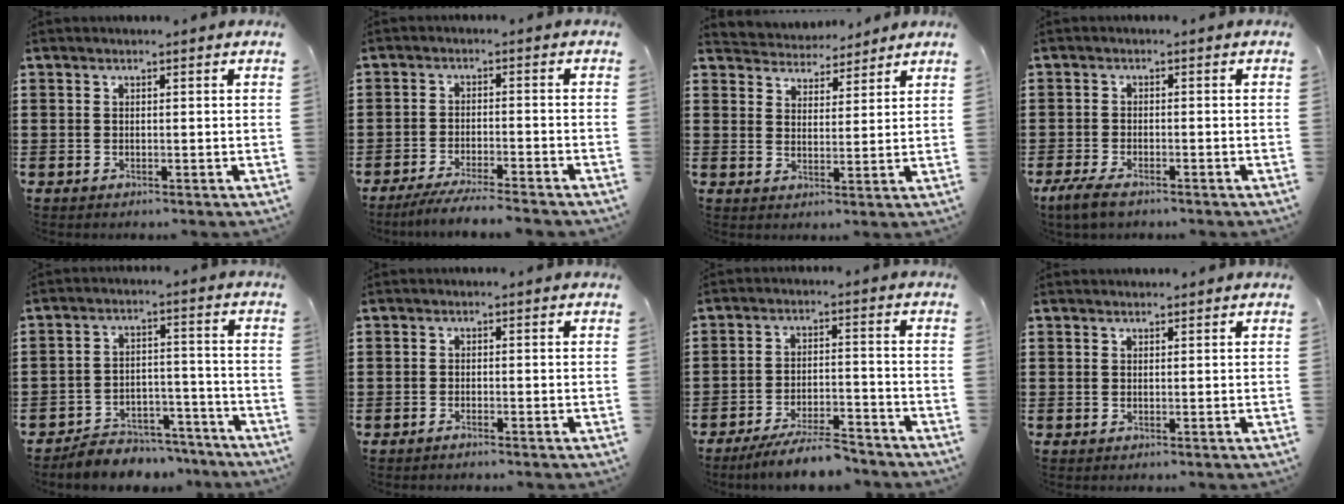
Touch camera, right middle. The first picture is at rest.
{"total": 4.3, "force": [-4.0, -0.3, 1.5], "torque": [-0.033, -0.010, -0.077]}
{"total": 4.4, "force": [4.1, 1.5, -0.6], "torque": [-0.011, -0.022, 0.075]}
{"total": 2.9, "force": [-2.1, 0.8, 1.8], "torque": [-0.055, -0.006, -0.046]}
{"total": 5.7, "force": [-5.5, 1.3, 0.6], "torque": [-0.007, 0.022, -0.108]}
{"total": 0.8, "force": [-0.7, 0.0, 0.4], "torque": [-0.008, -0.003, -0.014]}
{"total": 6.5, "force": [-5.8, 0.5, 2.8], "torque": [-0.055, -0.006, -0.109]}
{"total": 0.6, "force": [0.5, 0.4, -0.1], "torque": [0.001, 0.001, 0.010]}